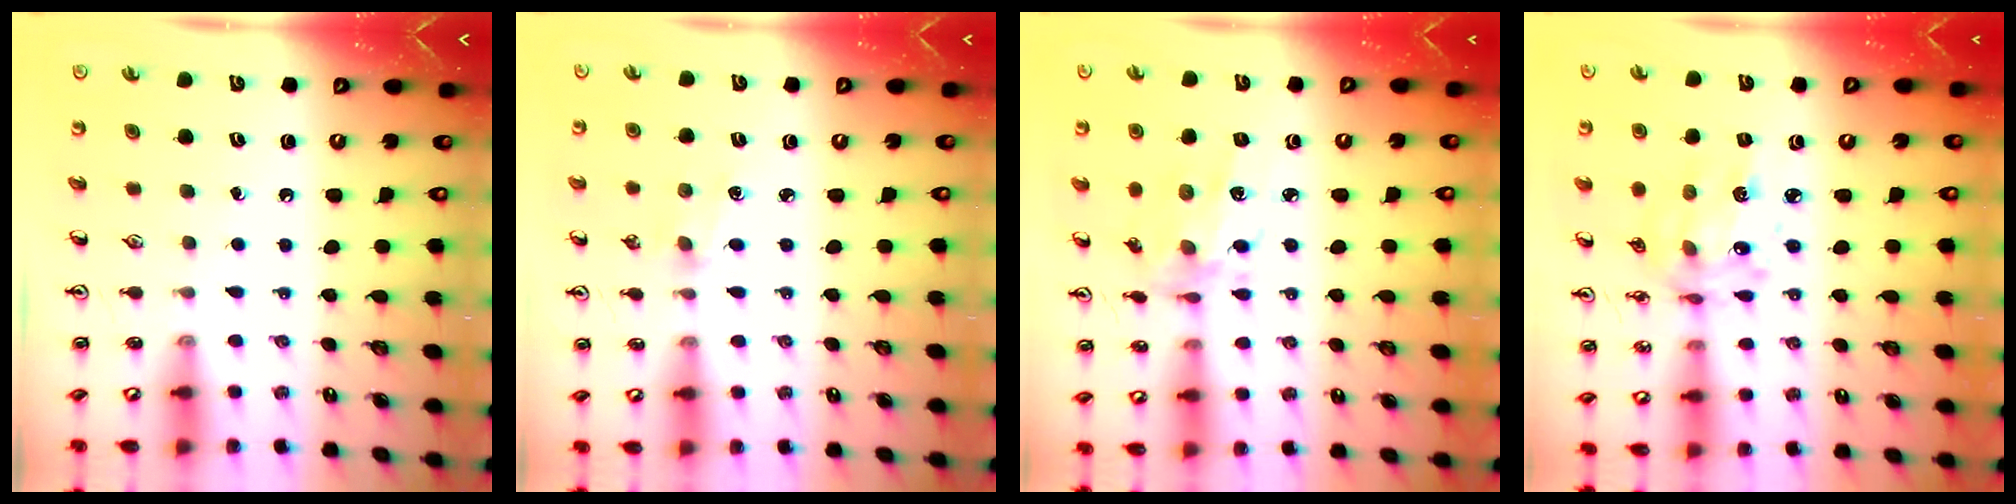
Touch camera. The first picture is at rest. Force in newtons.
{"total": 1.5, "press": 1.5, "slide": 0.3}
{"total": 8.5, "press": 8.5, "slide": 0.8}
{"total": 11.4, "press": 11.0, "slide": 3.0}